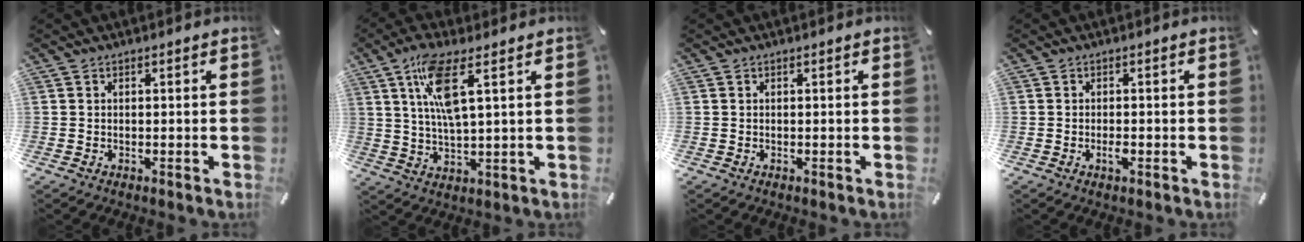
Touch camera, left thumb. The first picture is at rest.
{"total": 10.1, "force": [4.0, 2.4, 8.9], "torque": [-0.178, -0.002, 0.067]}
{"total": 0.0}
{"total": 1.9, "force": [-0.8, 0.7, 1.6], "torque": [-0.028, 0.002, -0.014]}